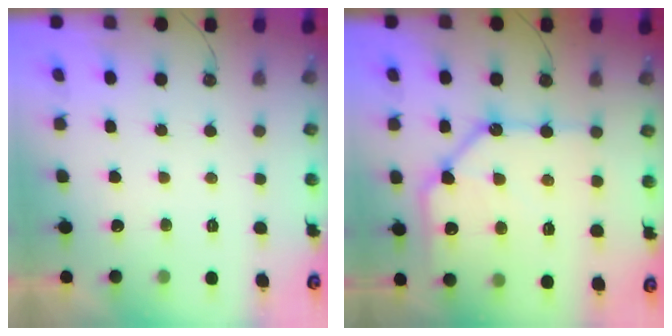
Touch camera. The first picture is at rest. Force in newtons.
{"total": 15.7, "press": 15.6, "slide": 1.8}